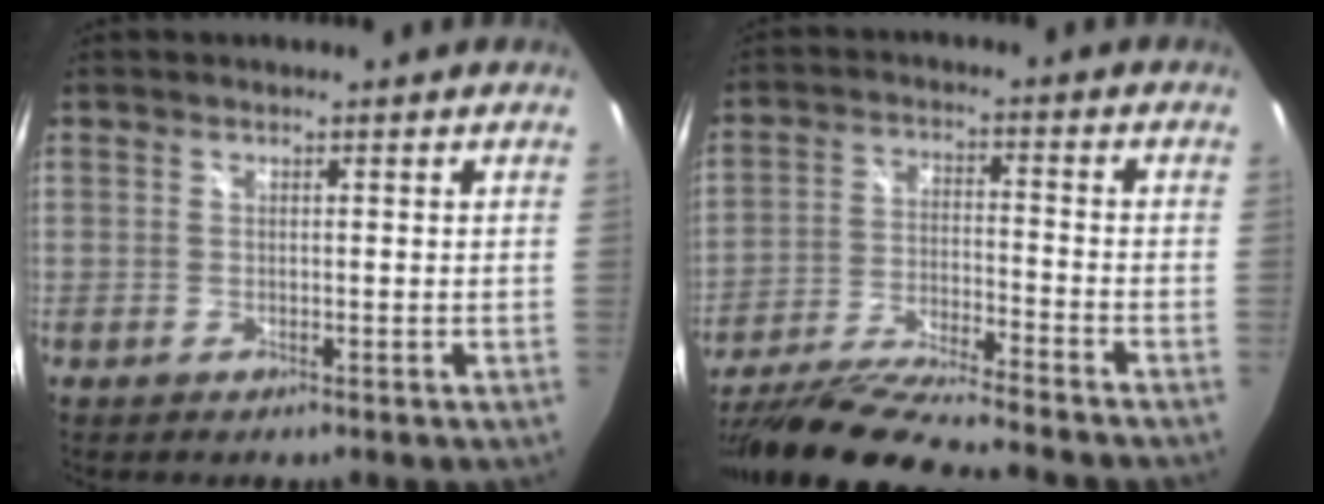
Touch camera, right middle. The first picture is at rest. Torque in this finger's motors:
{"motor_torque": [1.07, -1.07, 0.26, 0.11]}